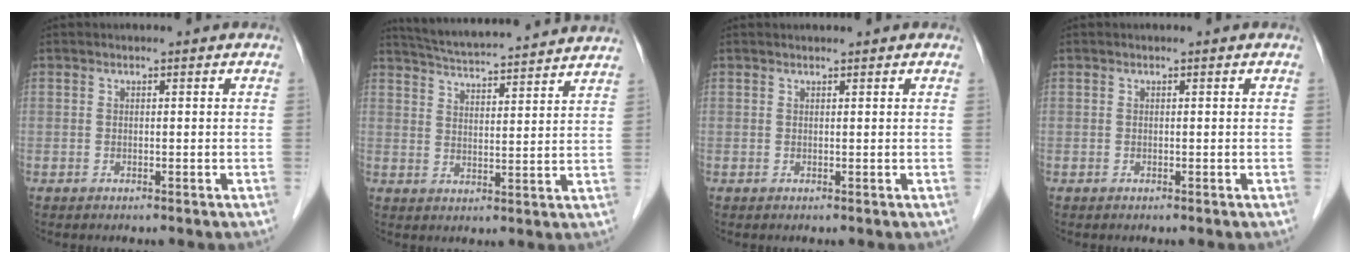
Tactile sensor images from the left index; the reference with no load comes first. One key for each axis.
{"total": 18.6, "fx": 17.4, "fy": 0.7, "fz": 6.5, "tx": -0.113, "ty": 0.017, "tz": 0.242}
{"total": 1.1, "fx": 1.0, "fy": 0.2, "fz": 0.4, "tx": -0.008, "ty": 0.016, "tz": 0.018}
{"total": 0.0}